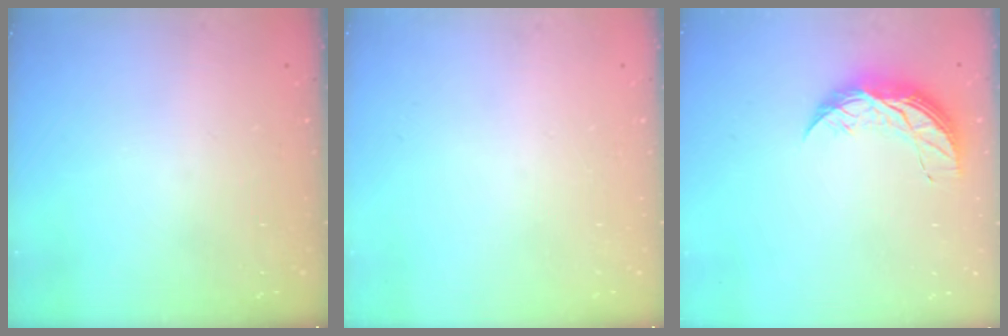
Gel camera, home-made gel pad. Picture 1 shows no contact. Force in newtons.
{"total": 0.0}
{"total": 8.1, "press": 8.0, "slide": 0.5}